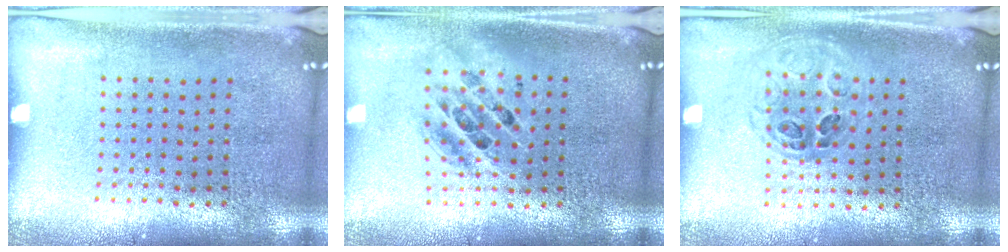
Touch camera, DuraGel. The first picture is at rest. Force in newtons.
{"total": 1.6, "press": 1.3, "slide": 0.8}
{"total": 1.1, "press": 1.0, "slide": 0.5}